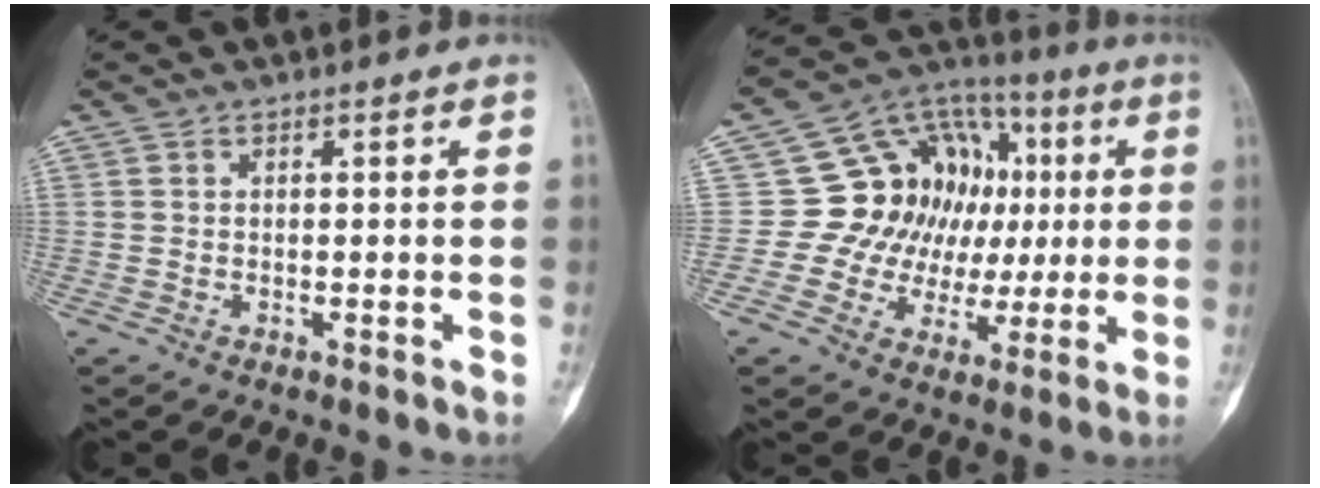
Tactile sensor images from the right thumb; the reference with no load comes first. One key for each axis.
{"total": 17.1, "fx": 1.6, "fy": 14.5, "fz": 9.1, "tx": -0.069, "ty": 0.031, "tz": 0.034}